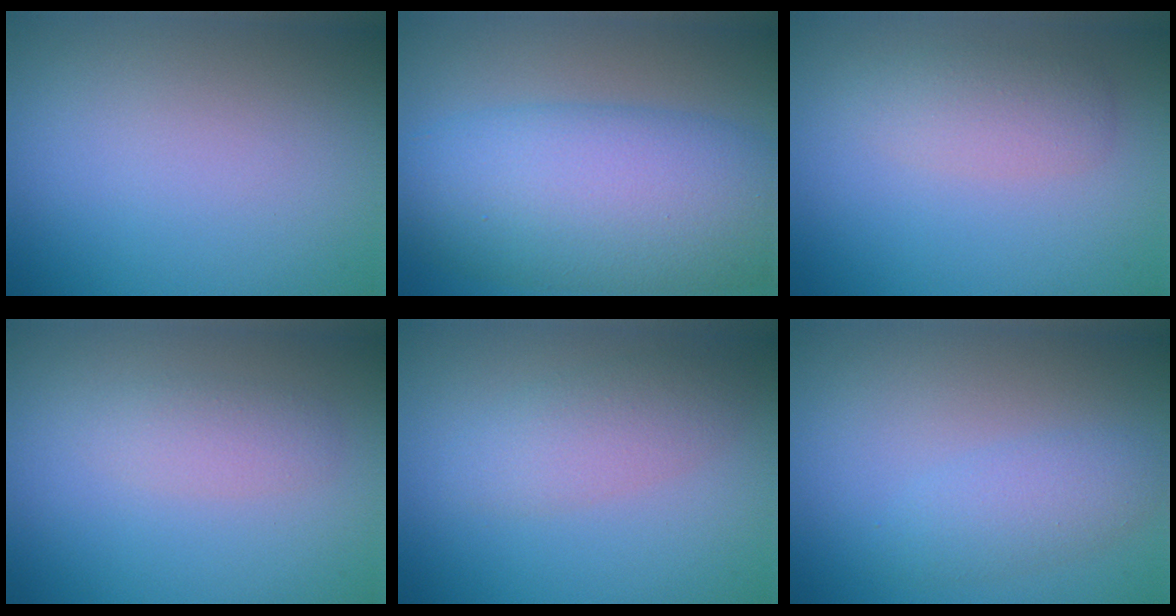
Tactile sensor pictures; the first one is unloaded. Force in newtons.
{"total": 10.9, "press": 10.9, "slide": 0.3}
{"total": 2.3, "press": 2.3, "slide": 0.1}
{"total": 1.9, "press": 1.9, "slide": 0.1}
{"total": 2.8, "press": 2.8, "slide": 0.0}
{"total": 2.4, "press": 2.4, "slide": 0.1}